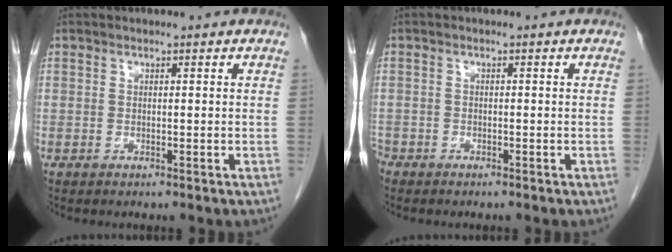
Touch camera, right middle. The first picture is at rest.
{"total": 1.4, "force": [-1.2, 0.7, 0.2], "torque": [-0.004, 0.001, -0.024]}